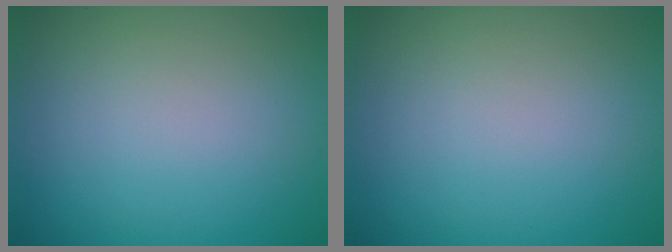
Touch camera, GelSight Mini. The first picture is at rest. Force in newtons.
{"total": 0.0}